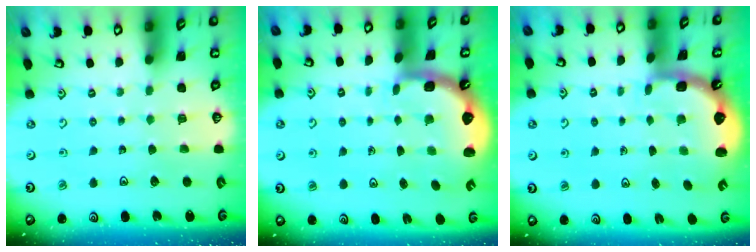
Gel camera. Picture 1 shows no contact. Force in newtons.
{"total": 2.6, "press": 1.3, "slide": 2.2}
{"total": 2.5, "press": 1.7, "slide": 1.8}